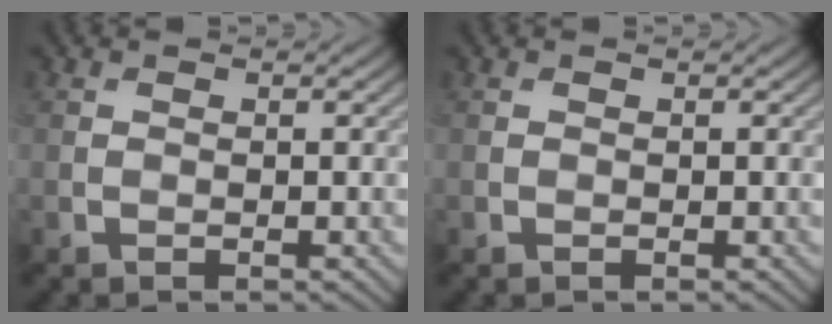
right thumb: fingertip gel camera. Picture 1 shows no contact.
{"total": 0.0}